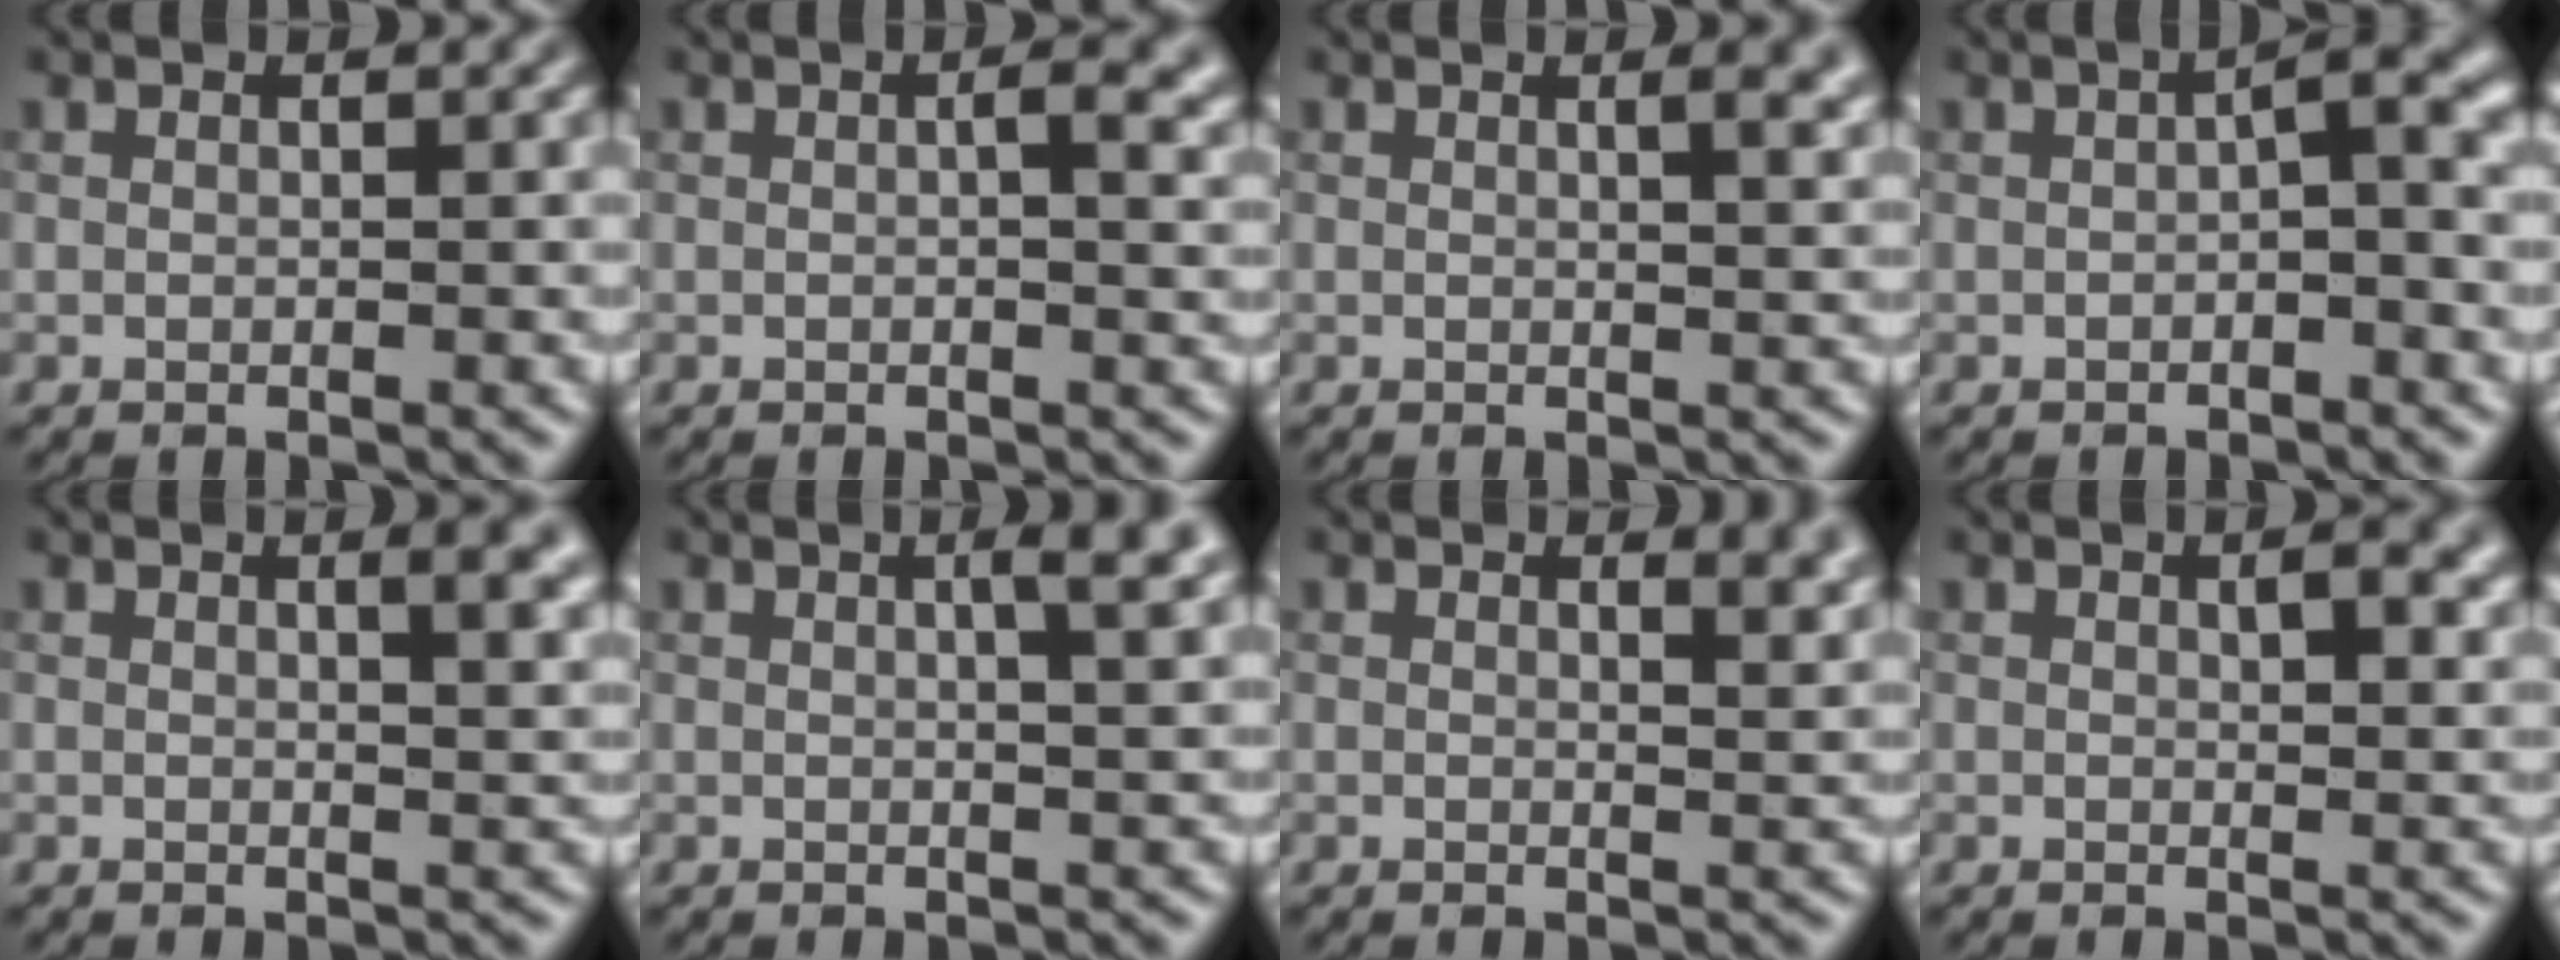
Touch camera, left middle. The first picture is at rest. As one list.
[{"total": 2.5, "force": [0.5, 0.7, 2.4], "torque": [-0.034, 0.000, 0.006]}, {"total": 2.9, "force": [1.2, 1.1, 2.4], "torque": [-0.018, 0.003, 0.016]}, {"total": 2.5, "force": [-0.2, 0.4, 2.4], "torque": [-0.038, 0.011, -0.006]}, {"total": 4.5, "force": [1.7, 1.8, 3.7], "torque": [-0.023, 0.010, 0.017]}, {"total": 4.8, "force": [1.8, 1.6, 4.1], "torque": [-0.031, 0.019, 0.005]}, {"total": 3.7, "force": [2.2, 1.6, 2.5], "torque": [-0.013, 0.004, 0.027]}, {"total": 3.1, "force": [1.4, 1.1, 2.6], "torque": [-0.033, -0.001, 0.023]}]